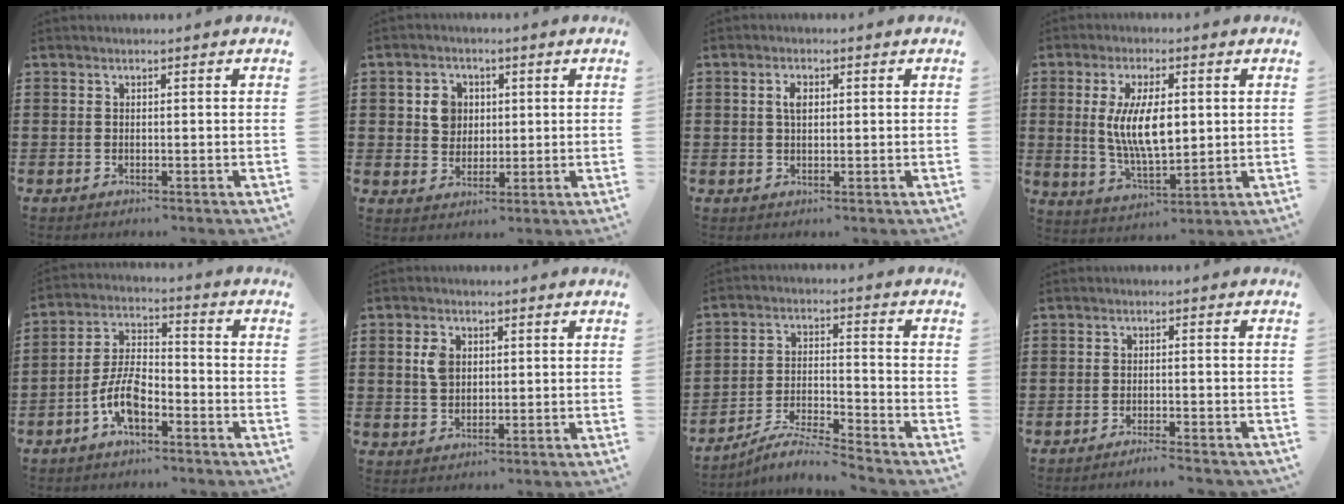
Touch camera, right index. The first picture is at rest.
{"total": 4.8, "force": [1.0, 4.2, 2.0], "torque": [-0.048, 0.013, 0.015]}
{"total": 2.5, "force": [0.6, 1.3, 2.0], "torque": [-0.044, 0.008, 0.010]}
{"total": 9.6, "force": [1.2, 4.0, 8.7], "torque": [-0.172, 0.001, 0.017]}
{"total": 7.4, "force": [-3.7, 3.5, 5.4], "torque": [-0.130, 0.004, -0.076]}
{"total": 3.9, "force": [0.9, 2.8, 2.6], "torque": [-0.059, 0.011, 0.015]}
{"total": 5.7, "force": [-5.4, -0.2, 1.7], "torque": [-0.043, -0.008, -0.108]}
{"total": 2.0, "force": [-1.9, -0.3, 0.6], "torque": [-0.011, 0.002, -0.039]}